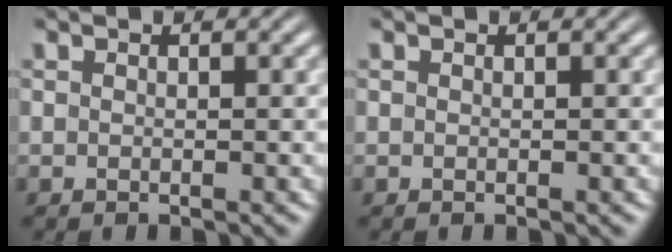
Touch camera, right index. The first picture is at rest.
{"total": 0.0}